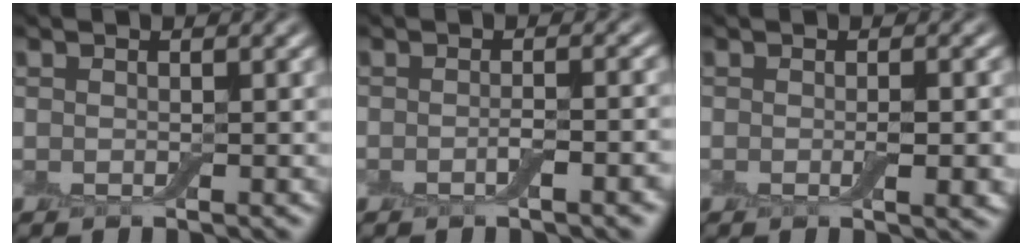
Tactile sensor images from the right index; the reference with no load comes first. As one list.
[{"total": 2.9, "force": [-1.0, 0.8, 2.5], "torque": [-0.029, 0.004, -0.019]}, {"total": 2.4, "force": [-0.4, 0.6, 2.3], "torque": [-0.036, -0.005, -0.006]}]